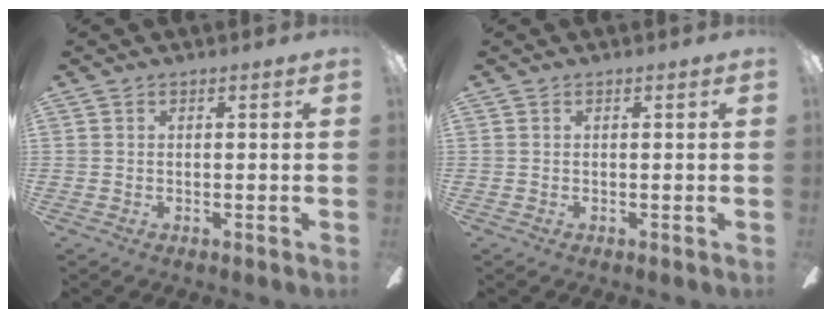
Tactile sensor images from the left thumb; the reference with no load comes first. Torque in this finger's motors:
{"motor_torque": [0.00, 0.00, -0.02, 0.02, 0.00]}